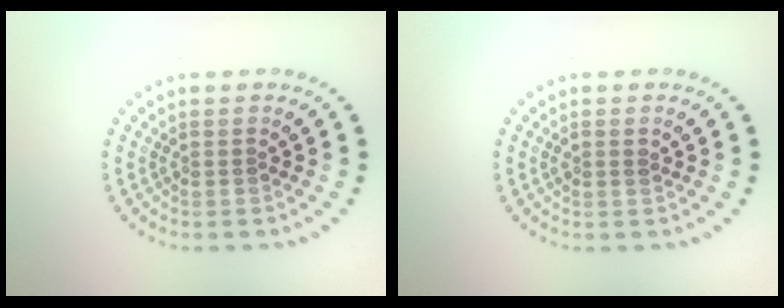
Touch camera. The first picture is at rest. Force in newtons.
{"total": 0.7, "press": 0.7, "slide": 0.1}